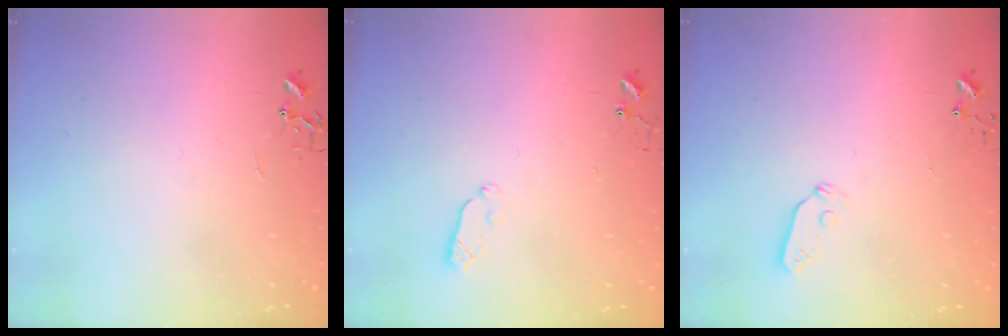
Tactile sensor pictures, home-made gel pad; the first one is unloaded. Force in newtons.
{"total": 4.5, "press": 4.5, "slide": 0.4}
{"total": 3.8, "press": 3.7, "slide": 0.5}